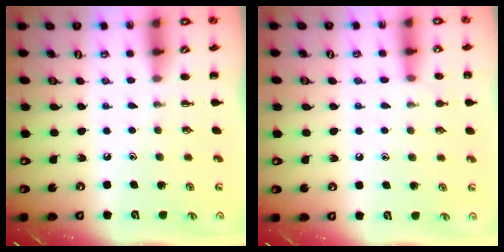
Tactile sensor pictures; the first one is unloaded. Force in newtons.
{"total": 5.5, "press": 5.2, "slide": 1.8}